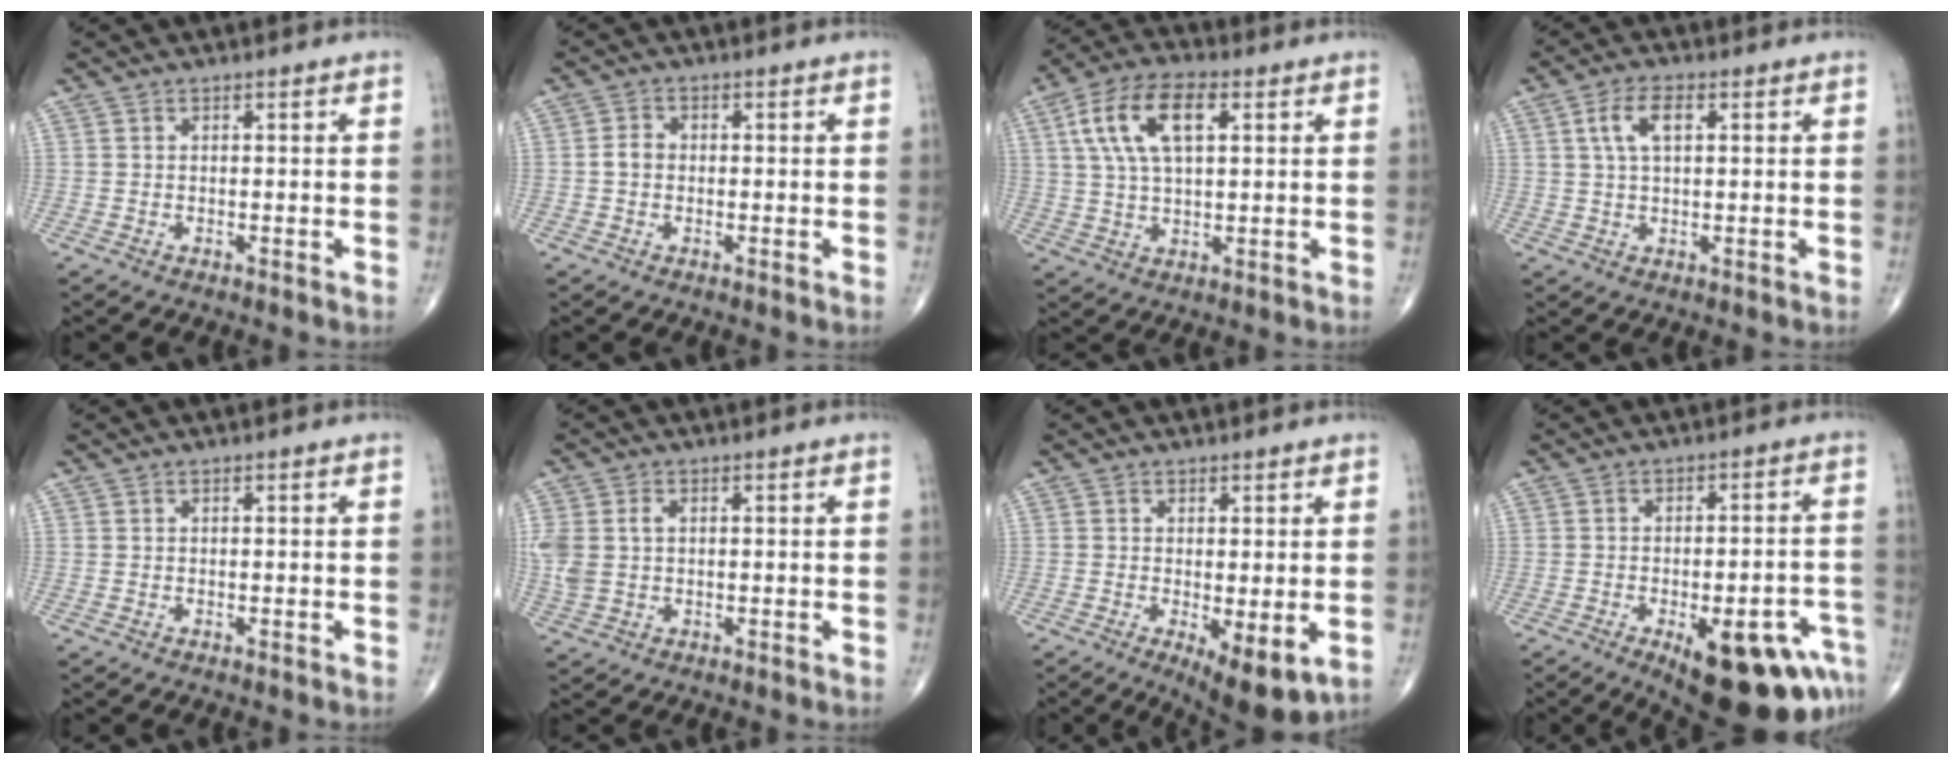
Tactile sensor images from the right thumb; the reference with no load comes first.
{"total": 2.4, "force": [-0.3, 1.9, 1.4], "torque": [-0.021, 0.009, -0.011]}
{"total": 12.6, "force": [4.0, 6.1, 10.3], "torque": [-0.200, 0.012, 0.072]}
{"total": 5.6, "force": [1.7, 2.6, 4.7], "torque": [-0.094, 0.007, 0.032]}
{"total": 0.0}
{"total": 6.1, "force": [0.7, 4.3, 4.3], "torque": [-0.112, 0.016, 0.019]}
{"total": 5.6, "force": [-1.6, 1.7, 5.1], "torque": [-0.079, -0.019, -0.020]}
{"total": 19.2, "force": [-9.6, 7.5, 14.9], "torque": [-0.125, 0.039, -0.115]}